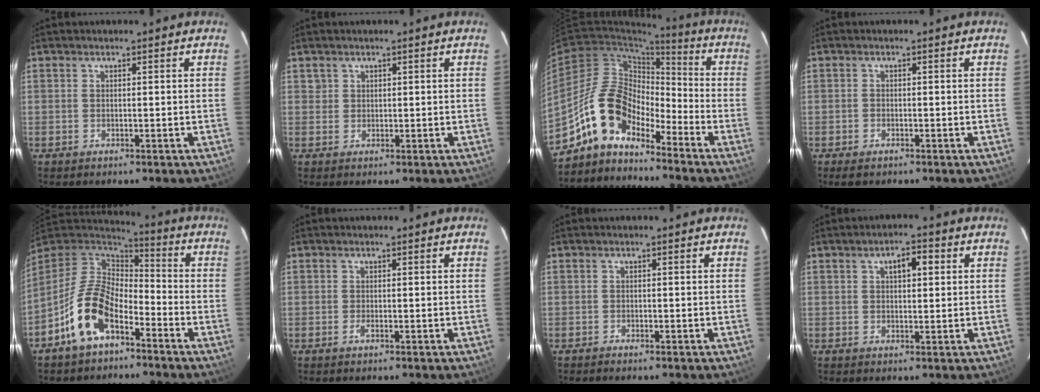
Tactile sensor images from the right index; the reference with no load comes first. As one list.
[{"total": 1.1, "force": [0.5, 1.1, 0.0], "torque": [0.005, 0.005, 0.007]}, {"total": 11.9, "force": [-9.1, 5.6, 5.2], "torque": [-0.096, 0.026, -0.179]}, {"total": 1.8, "force": [-1.4, 0.8, 0.8], "torque": [-0.019, -0.005, -0.026]}, {"total": 13.2, "force": [-7.0, 7.1, 8.7], "torque": [-0.184, 0.005, -0.134]}, {"total": 0.8, "force": [-0.4, 0.1, 0.7], "torque": [-0.013, -0.001, -0.008]}, {"total": 0.9, "force": [-0.9, 0.2, 0.3], "torque": [-0.011, -0.002, -0.016]}, {"total": 4.0, "force": [1.4, 1.9, 3.3], "torque": [-0.050, 0.013, 0.023]}]